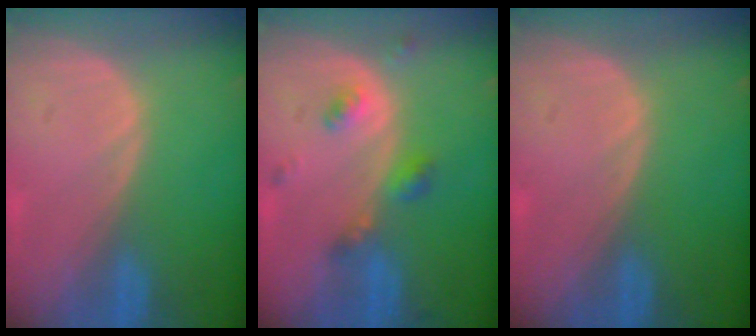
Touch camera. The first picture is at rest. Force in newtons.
{"total": 4.8, "press": 4.3, "slide": 2.1}
{"total": 0.0}